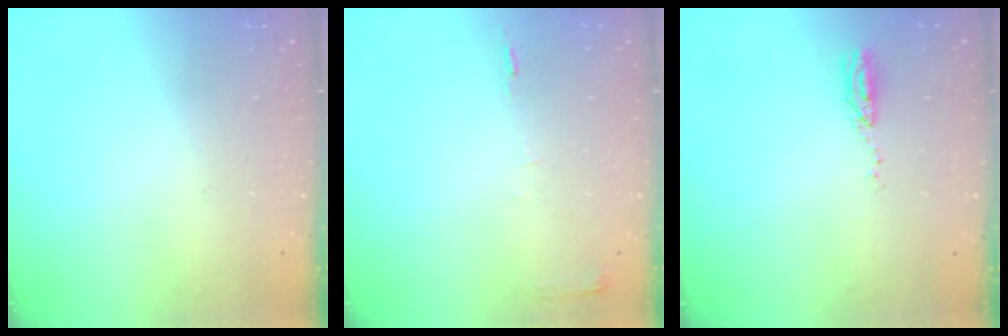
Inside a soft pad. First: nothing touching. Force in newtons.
{"total": 5.3, "press": 5.3, "slide": 0.6}
{"total": 14.7, "press": 6.3, "slide": 13.3}